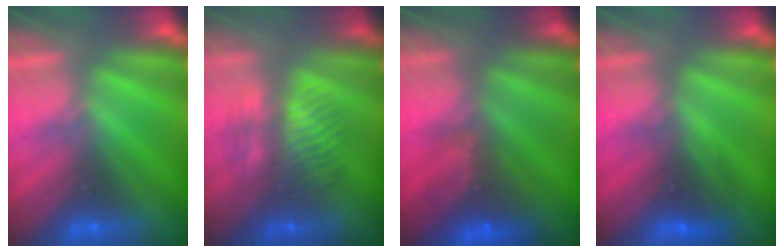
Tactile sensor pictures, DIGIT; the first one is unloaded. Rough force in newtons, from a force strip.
{"total": 9.7}
{"total": 7.5}
{"total": 2.5}